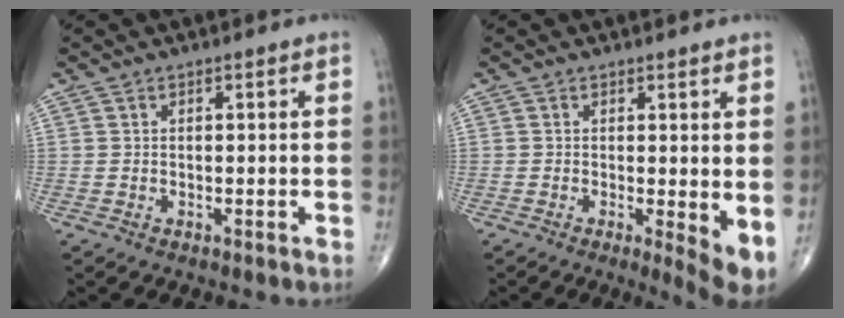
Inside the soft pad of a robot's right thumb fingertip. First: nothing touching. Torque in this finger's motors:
{"motor_torque": [-0.09, 0.55, 0.36, 0.14, 0.18]}